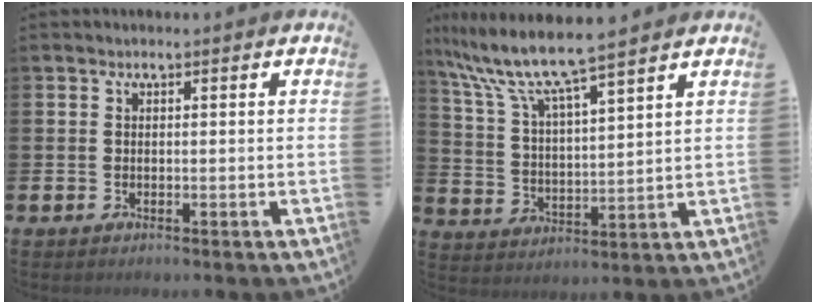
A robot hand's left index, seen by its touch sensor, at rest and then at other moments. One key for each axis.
{"total": 8.4, "fx": 7.6, "fy": 0.5, "fz": 3.6, "tx": -0.109, "ty": -0.043, "tz": 0.130}